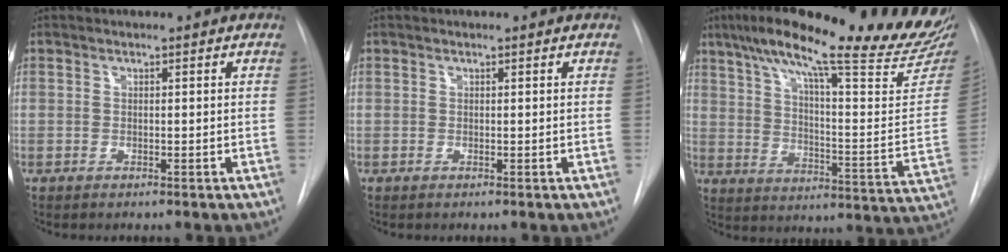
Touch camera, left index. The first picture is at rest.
{"total": 0.0}
{"total": 31.0, "force": [26.0, 3.1, 16.7], "torque": [-0.231, -0.055, 0.336]}